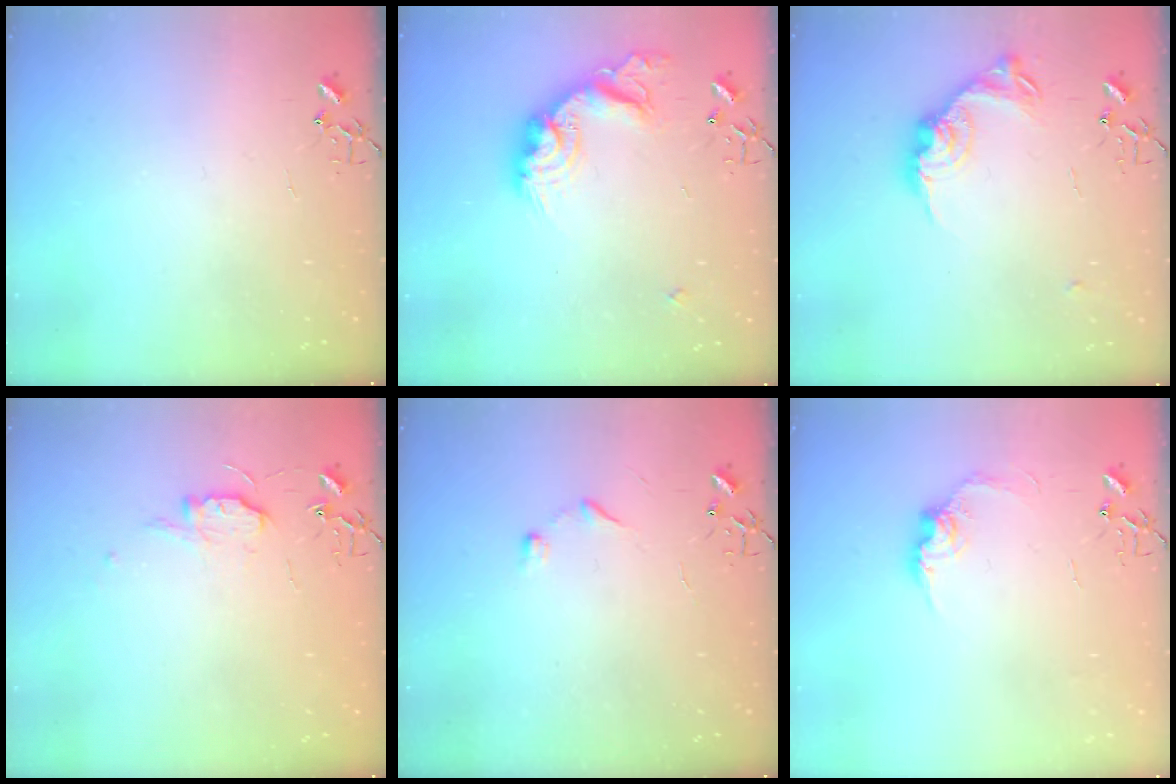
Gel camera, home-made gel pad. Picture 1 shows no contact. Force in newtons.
{"total": 17.9, "press": 17.8, "slide": 1.1}
{"total": 15.6, "press": 15.6, "slide": 0.7}
{"total": 7.3, "press": 7.3, "slide": 0.7}
{"total": 6.7, "press": 6.7, "slide": 0.7}
{"total": 10.1, "press": 10.0, "slide": 0.5}